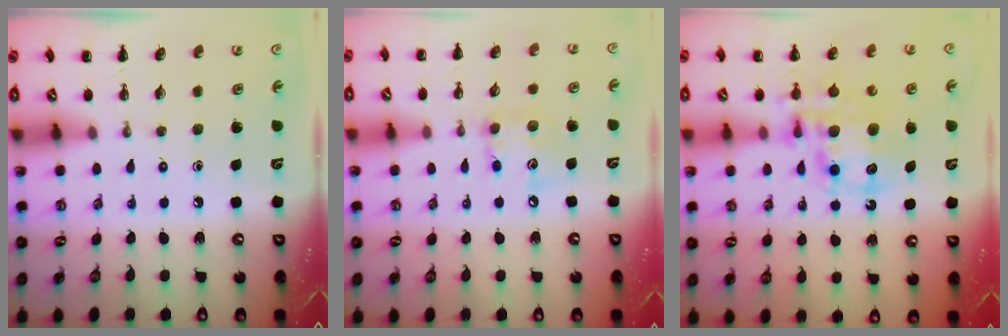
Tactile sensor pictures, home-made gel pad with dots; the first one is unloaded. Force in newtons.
{"total": 7.6, "press": 7.6, "slide": 0.6}
{"total": 13.3, "press": 12.9, "slide": 3.4}